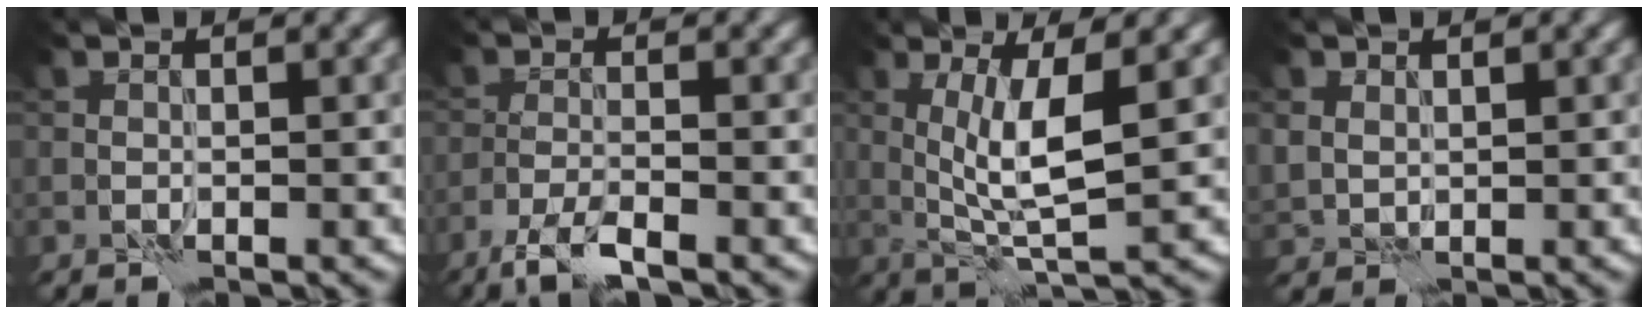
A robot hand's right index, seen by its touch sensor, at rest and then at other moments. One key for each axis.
{"total": 3.3, "fx": -2.4, "fy": 0.6, "fz": 2.1, "tx": -0.046, "ty": -0.004, "tz": -0.053}
{"total": 5.2, "fx": 1.0, "fy": 1.0, "fz": 5.0, "tx": -0.102, "ty": -0.006, "tz": 0.022}
{"total": 1.8, "fx": 1.1, "fy": 1.4, "fz": 0.4, "tx": -0.011, "ty": -0.004, "tz": 0.023}